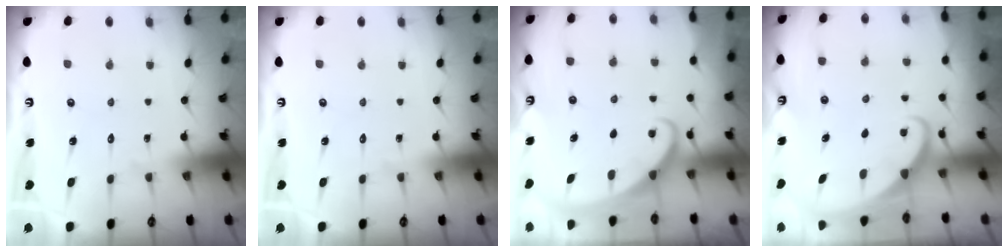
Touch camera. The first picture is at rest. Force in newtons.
{"total": 0.0}
{"total": 2.2, "press": 2.2, "slide": 0.3}
{"total": 1.5, "press": 1.5, "slide": 0.1}